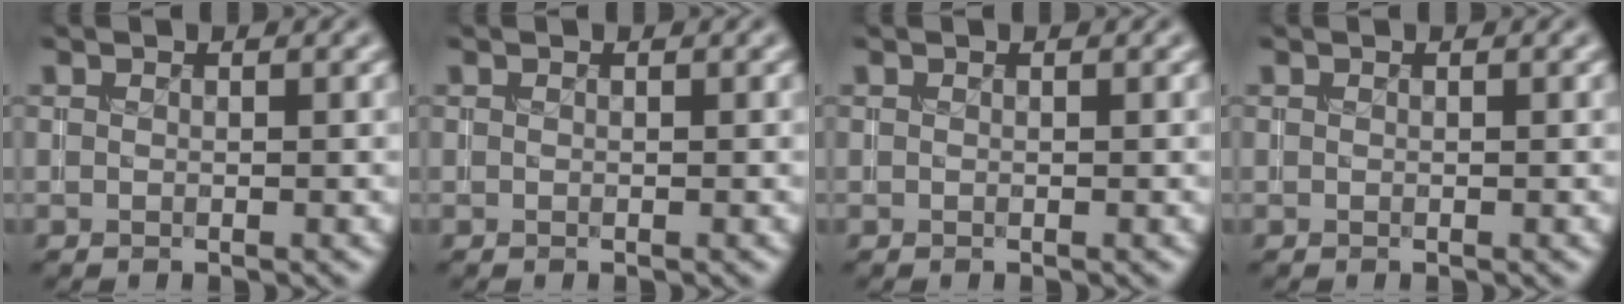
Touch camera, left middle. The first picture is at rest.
{"total": 0.0}
{"total": 0.0}
{"total": 0.0}